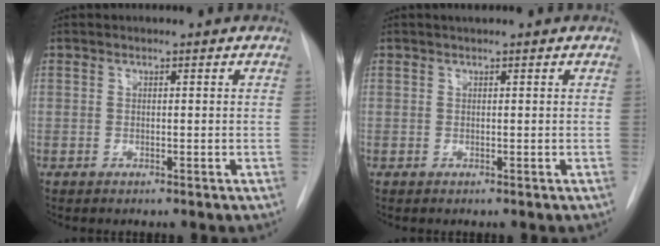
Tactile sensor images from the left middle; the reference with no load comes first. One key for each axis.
{"total": 0.5, "fx": 0.5, "fy": 0.0, "fz": 0.3, "tx": -0.006, "ty": 0.005, "tz": 0.009}